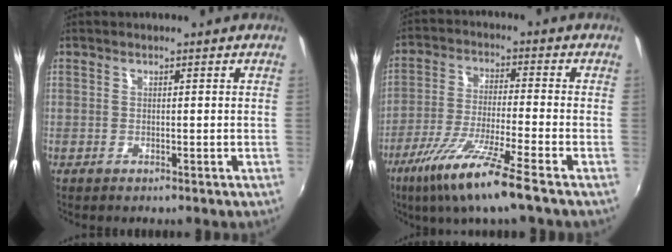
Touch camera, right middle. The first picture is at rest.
{"total": 12.3, "force": [-7.9, 0.0, 9.4], "torque": [-0.199, -0.029, -0.146]}